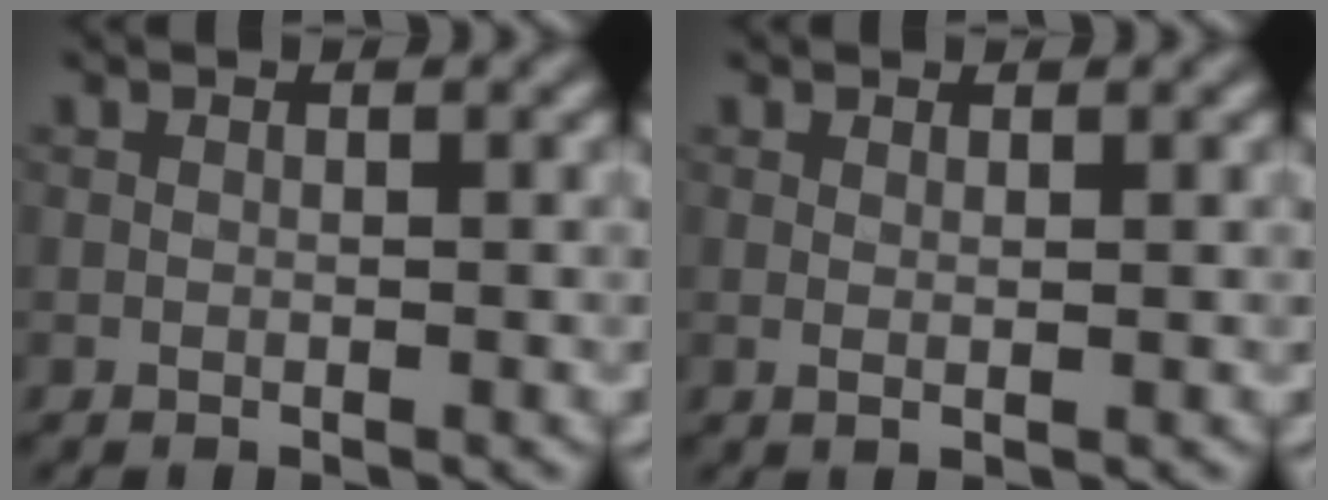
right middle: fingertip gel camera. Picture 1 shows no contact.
{"total": 0.7, "force": [0.3, 0.1, 0.6], "torque": [-0.018, 0.012, 0.011]}